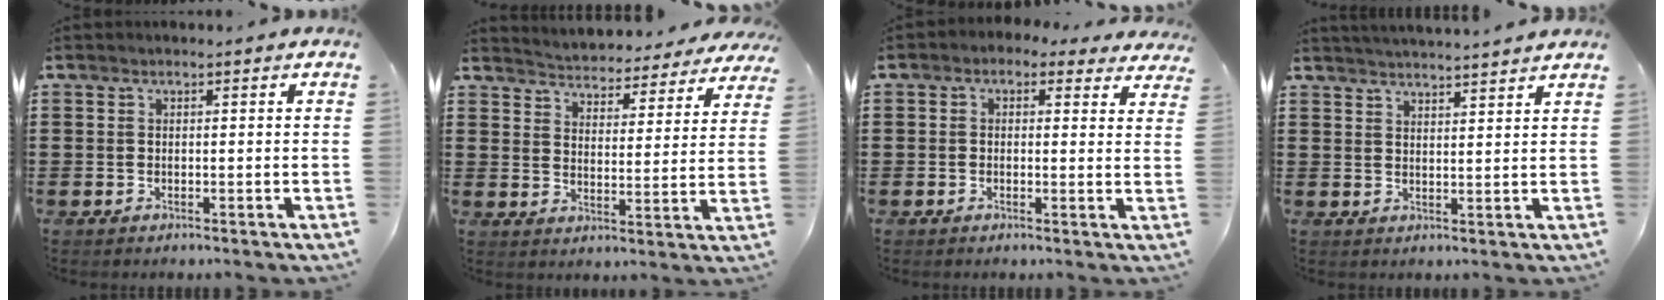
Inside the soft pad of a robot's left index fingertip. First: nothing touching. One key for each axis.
{"total": 4.1, "fx": 4.1, "fy": -0.3, "fz": -0.3, "tx": -0.020, "ty": -0.039, "tz": 0.065}
{"total": 1.6, "fx": 0.7, "fy": 1.2, "fz": 0.9, "tx": -0.024, "ty": 0.007, "tz": 0.010}
{"total": 3.1, "fx": 3.1, "fy": -0.7, "fz": 0.0, "tx": -0.009, "ty": -0.015, "tz": 0.056}